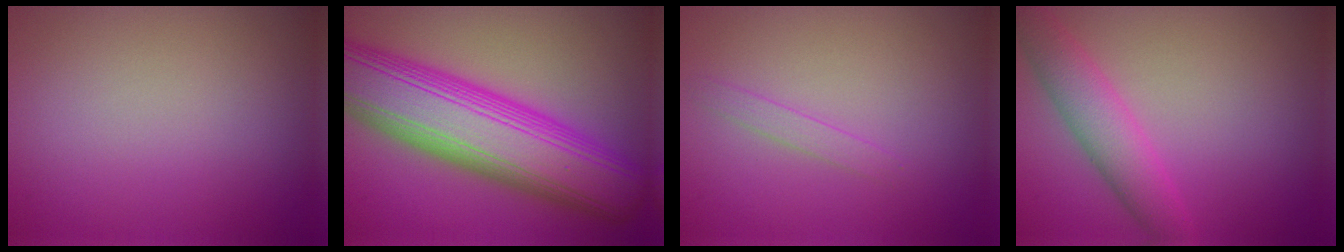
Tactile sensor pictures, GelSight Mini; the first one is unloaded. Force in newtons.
{"total": 13.6, "press": 13.6, "slide": 0.1}
{"total": 1.1, "press": 1.1, "slide": 0.1}
{"total": 4.1, "press": 4.1, "slide": 0.1}